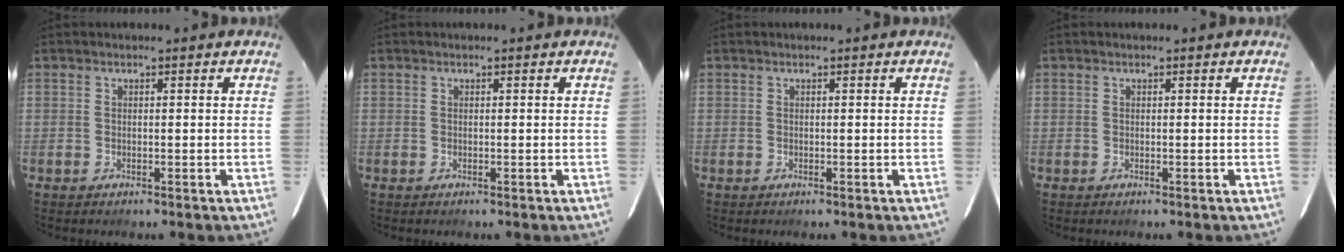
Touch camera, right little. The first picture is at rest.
{"total": 0.0}
{"total": 0.0}
{"total": 0.0}